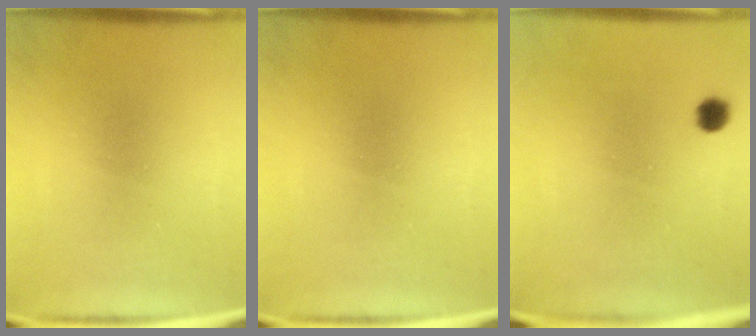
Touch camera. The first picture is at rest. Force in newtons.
{"total": 0.0}
{"total": 1.8}